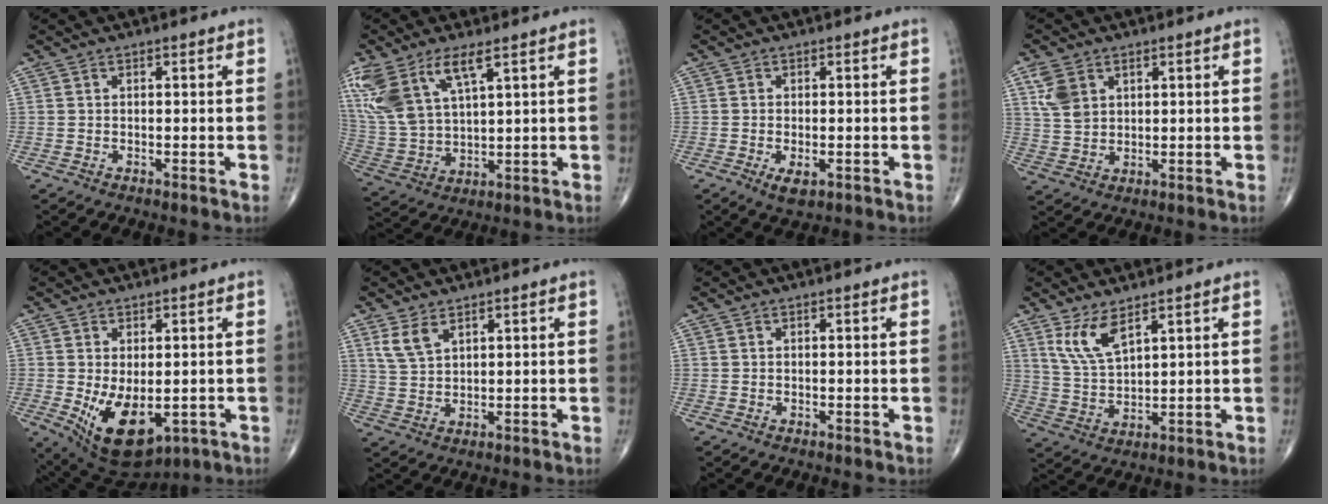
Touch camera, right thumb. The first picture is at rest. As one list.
[{"total": 14.3, "force": [7.6, 5.8, 10.7], "torque": [-0.239, -0.019, 0.162]}, {"total": 3.3, "force": [-1.2, 1.6, 2.7], "torque": [-0.047, -0.004, -0.017]}, {"total": 6.3, "force": [2.7, 4.3, 3.7], "torque": [-0.064, -0.005, 0.061]}, {"total": 12.0, "force": [-2.6, 6.7, 9.6], "torque": [-0.153, -0.014, -0.017]}, {"total": 4.5, "force": [2.7, 2.3, 2.8], "torque": [-0.053, -0.009, 0.062]}, {"total": 0.0}, {"total": 6.9, "force": [4.3, 2.5, 4.9], "torque": [-0.094, -0.028, 0.093]}]